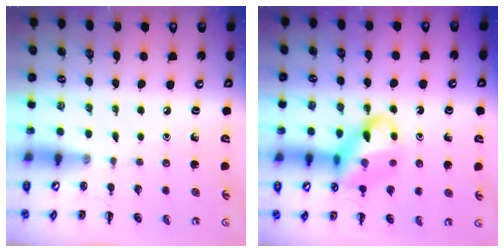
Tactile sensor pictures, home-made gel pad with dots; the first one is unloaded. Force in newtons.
{"total": 14.7, "press": 14.5, "slide": 2.7}